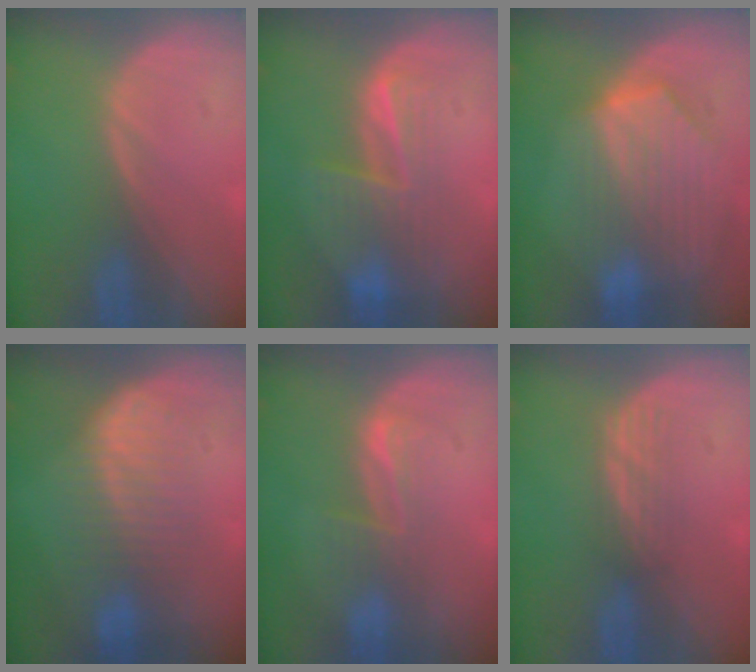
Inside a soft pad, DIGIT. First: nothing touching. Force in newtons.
{"total": 7.2, "press": 6.6, "slide": 2.9}
{"total": 9.4, "press": 8.3, "slide": 4.4}
{"total": 6.9, "press": 6.8, "slide": 1.1}
{"total": 3.5, "press": 3.2, "slide": 1.5}
{"total": 3.1, "press": 2.7, "slide": 1.6}